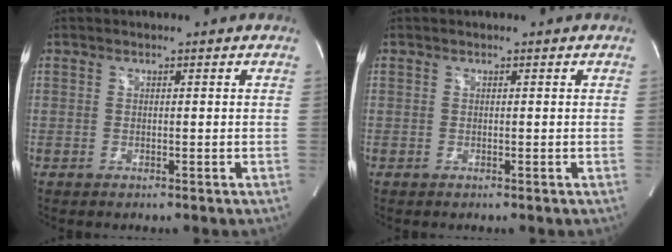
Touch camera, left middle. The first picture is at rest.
{"total": 0.0}